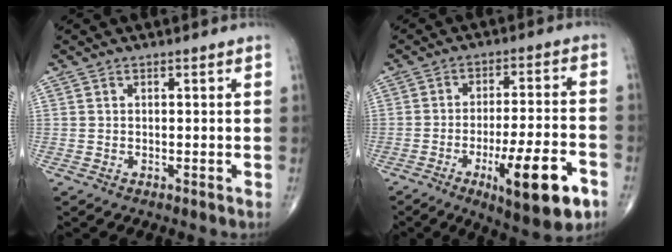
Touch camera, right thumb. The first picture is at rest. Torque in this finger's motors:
{"motor_torque": [2.13, 2.03, 1.20, -1.07, 0.46]}